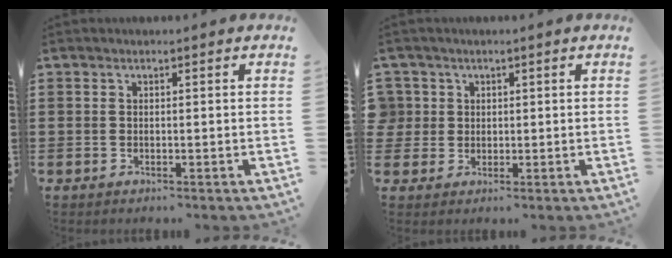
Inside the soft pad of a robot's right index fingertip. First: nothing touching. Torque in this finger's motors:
{"motor_torque": [-0.85, 1.29, -0.03, -0.02]}